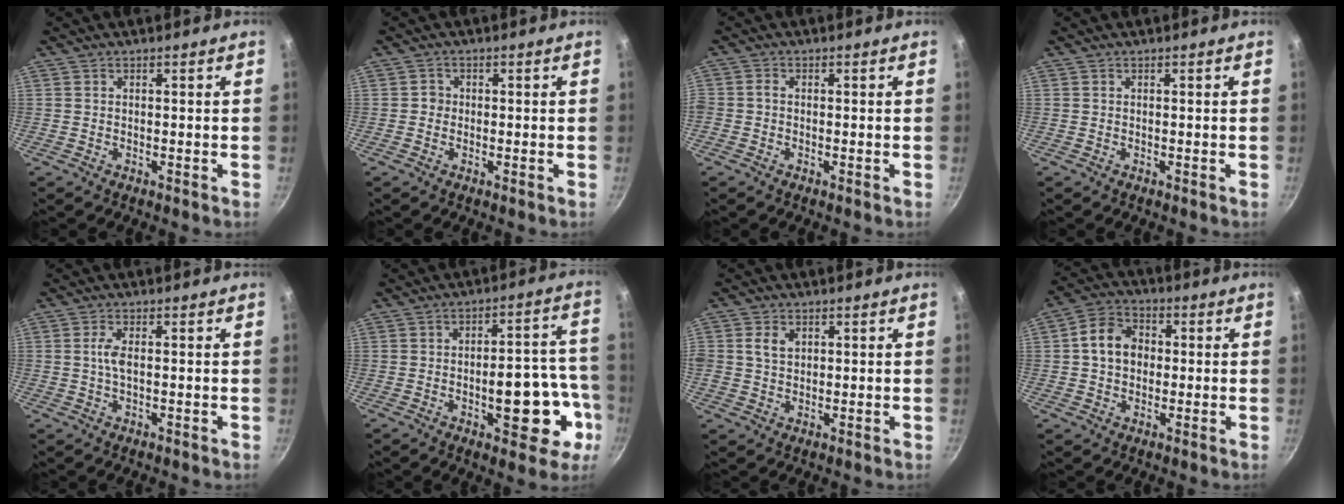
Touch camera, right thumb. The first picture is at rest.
{"total": 1.5, "force": [-0.2, 1.5, 0.4], "torque": [0.002, 0.005, -0.007]}
{"total": 1.4, "force": [-0.5, 1.1, 0.7], "torque": [-0.014, 0.006, -0.014]}
{"total": 0.0}
{"total": 2.6, "force": [0.1, 0.9, 2.5], "torque": [-0.060, 0.004, 0.001]}
{"total": 14.5, "force": [-4.8, 6.9, 11.9], "torque": [-0.107, 0.044, -0.059]}
{"total": 3.8, "force": [1.1, 2.8, 2.3], "torque": [-0.033, 0.002, 0.020]}
{"total": 8.5, "force": [0.6, 6.8, 5.2], "torque": [-0.067, 0.019, -0.005]}